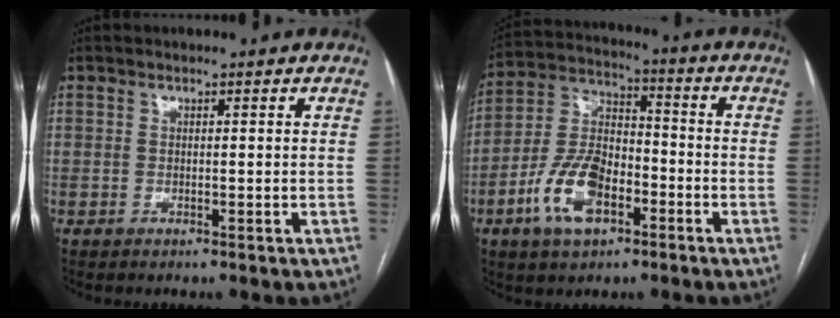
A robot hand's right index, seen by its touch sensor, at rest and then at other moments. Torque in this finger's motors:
{"motor_torque": [1.19, -0.95, 0.27, 0.16]}